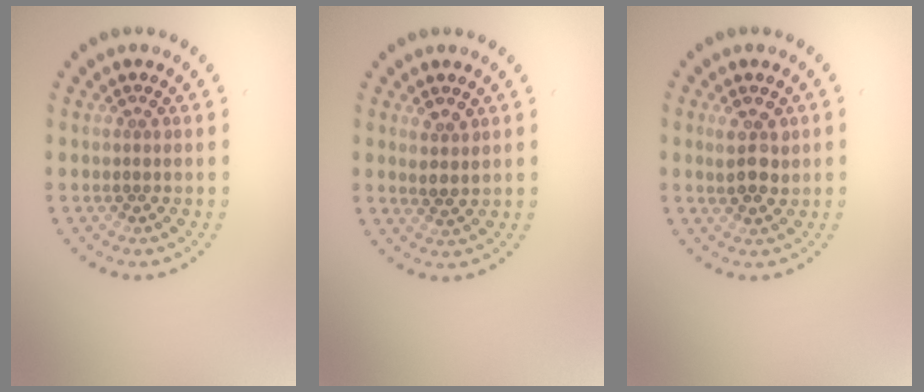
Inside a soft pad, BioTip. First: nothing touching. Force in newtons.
{"total": 1.8, "press": 1.5, "slide": 1.0}
{"total": 2.7, "press": 2.5, "slide": 0.9}